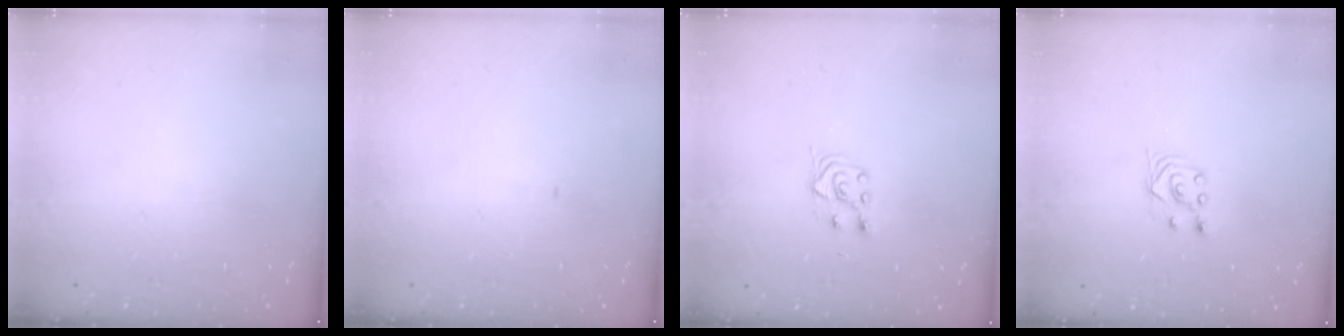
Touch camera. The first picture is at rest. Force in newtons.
{"total": 0.0}
{"total": 4.2, "press": 4.1, "slide": 1.1}
{"total": 2.8, "press": 2.4, "slide": 1.4}